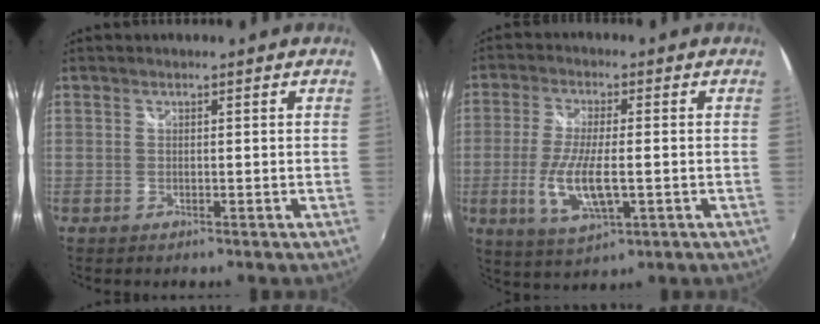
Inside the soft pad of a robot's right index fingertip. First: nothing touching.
{"total": 10.3, "force": [-2.3, 3.2, 9.6], "torque": [-0.194, -0.016, -0.040]}